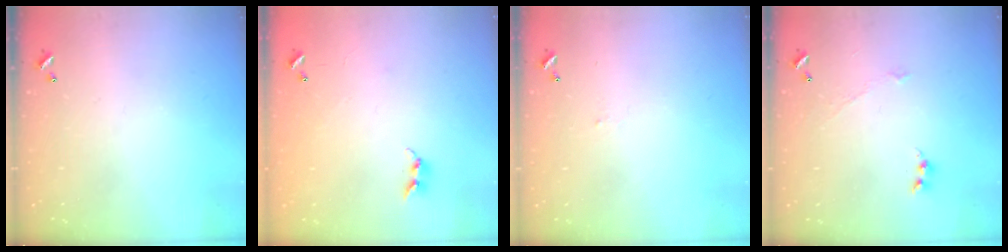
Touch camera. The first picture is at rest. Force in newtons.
{"total": 5.9, "press": 5.9, "slide": 0.4}
{"total": 2.1, "press": 2.1, "slide": 0.2}
{"total": 1.9, "press": 1.8, "slide": 0.4}